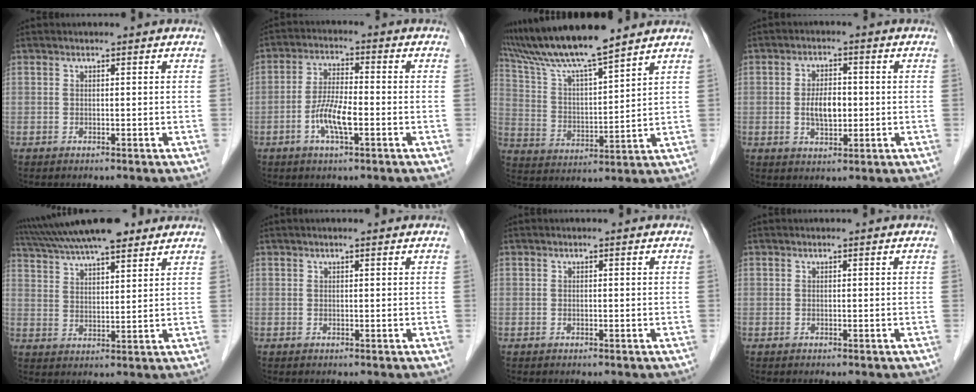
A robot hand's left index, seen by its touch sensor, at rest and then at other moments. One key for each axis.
{"total": 6.3, "fx": -2.4, "fy": 1.2, "fz": 5.7, "tx": -0.119, "ty": -0.004, "tz": -0.048}
{"total": 13.3, "fx": 11.7, "fy": 0.0, "fz": 6.4, "tx": -0.126, "ty": 0.011, "tz": 0.219}
{"total": 4.9, "fx": -0.6, "fy": 2.4, "fz": 4.3, "tx": -0.083, "ty": 0.001, "tz": -0.007}
{"total": 16.9, "fx": 14.0, "fy": 3.4, "fz": 8.8, "tx": -0.162, "ty": 0.039, "tz": 0.227}
{"total": 0.9, "fx": 0.7, "fy": 0.1, "fz": 0.6, "tx": -0.011, "ty": 0.008, "tz": 0.010}
{"total": 0.0}
{"total": 0.0}